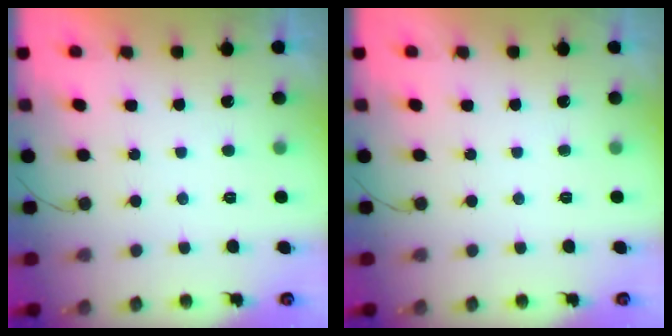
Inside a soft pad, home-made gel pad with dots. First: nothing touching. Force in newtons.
{"total": 0.0}